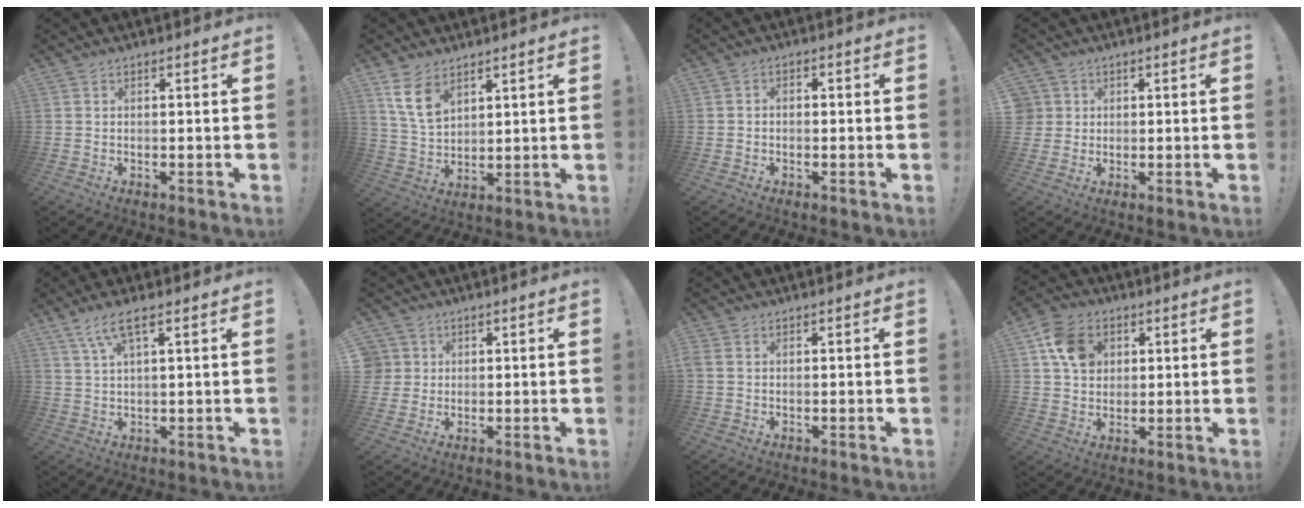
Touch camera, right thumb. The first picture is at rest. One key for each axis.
{"total": 8.0, "fx": 4.8, "fy": 4.5, "fz": 4.5, "tx": -0.081, "ty": -0.015, "tz": 0.095}
{"total": 1.9, "fx": -1.2, "fy": 1.1, "fz": 0.8, "tx": -0.016, "ty": 0.012, "tz": -0.022}
{"total": 3.9, "fx": 1.1, "fy": 3.6, "fz": 0.6, "tx": -0.012, "ty": 0.002, "tz": 0.022}
{"total": 6.2, "fx": 3.5, "fy": 1.3, "fz": 5.0, "tx": -0.098, "ty": -0.006, "tz": 0.062}
{"total": 4.4, "fx": 1.3, "fy": 4.2, "fz": 0.5, "tx": -0.013, "ty": -0.001, "tz": 0.027}
{"total": 1.7, "fx": 0.5, "fy": 1.4, "fz": 0.9, "tx": -0.022, "ty": 0.006, "tz": 0.011}
{"total": 11.1, "fx": 4.0, "fy": 9.0, "fz": 5.1, "tx": -0.070, "ty": -0.008, "tz": 0.083}